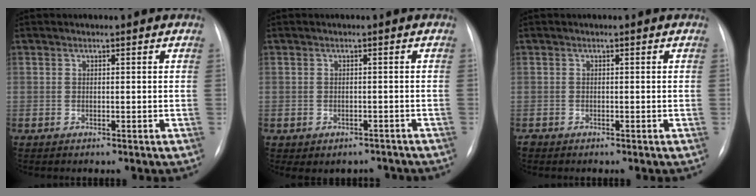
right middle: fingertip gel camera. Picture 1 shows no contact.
{"total": 3.5, "force": [-2.8, 2.2, 0.4], "torque": [-0.001, 0.018, -0.032]}
{"total": 0.6, "force": [-0.5, 0.3, 0.1], "torque": [-0.003, 0.001, -0.010]}